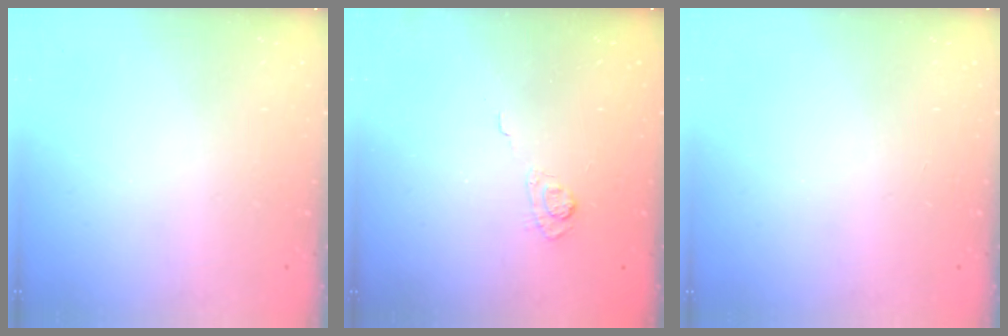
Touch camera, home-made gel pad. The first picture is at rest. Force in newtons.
{"total": 3.8, "press": 3.5, "slide": 1.6}
{"total": 0.0}